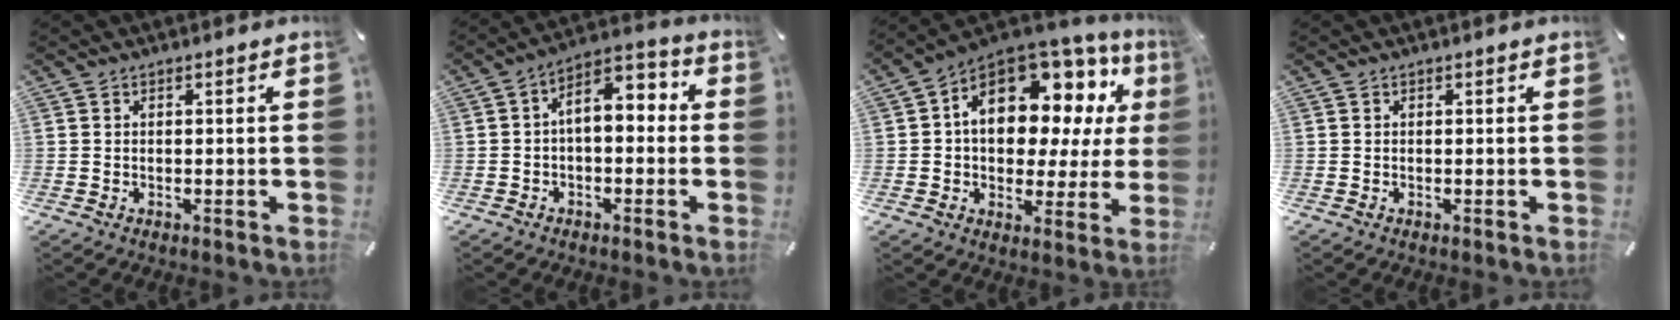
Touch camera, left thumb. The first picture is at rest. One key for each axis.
{"total": 6.2, "fx": -0.1, "fy": 3.7, "fz": 5.0, "tx": -0.079, "ty": 0.002, "tz": -0.007}
{"total": 16.2, "fx": 5.3, "fy": 10.4, "fz": 11.1, "tx": -0.173, "ty": -0.035, "tz": 0.091}
{"total": 0.0}